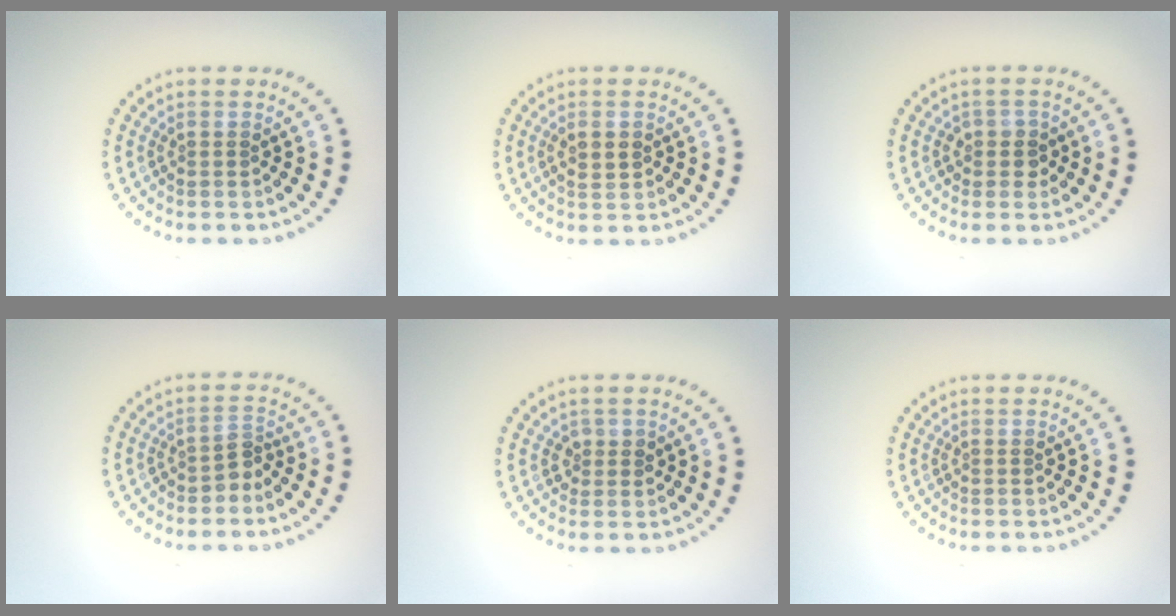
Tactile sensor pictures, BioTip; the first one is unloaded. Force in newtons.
{"total": 1.6, "press": 1.6, "slide": 0.1}
{"total": 1.7, "press": 1.5, "slide": 0.9}
{"total": 1.5, "press": 1.2, "slide": 0.9}
{"total": 1.3, "press": 1.3, "slide": 0.4}
{"total": 0.0}